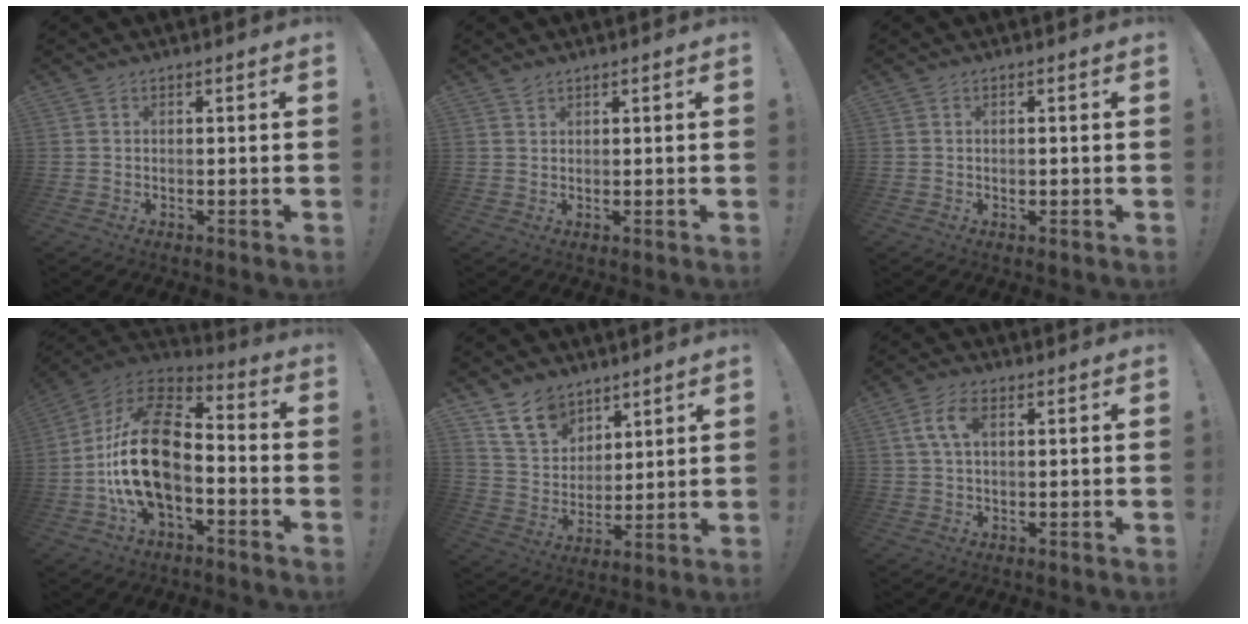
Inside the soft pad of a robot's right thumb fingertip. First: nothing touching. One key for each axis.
{"total": 1.4, "fx": 1.2, "fy": 0.6, "fz": 0.3, "tx": 0.002, "ty": -0.006, "tz": 0.022}
{"total": 0.6, "fx": -0.3, "fy": 0.3, "fz": 0.4, "tx": -0.016, "ty": 0.004, "tz": -0.004}
{"total": 22.3, "fx": -4.2, "fy": 12.7, "fz": 17.8, "tx": -0.358, "ty": 0.036, "tz": -0.066}
{"total": 12.6, "fx": 9.0, "fy": 7.8, "fz": 4.1, "tx": -0.076, "ty": -0.055, "tz": 0.178}
{"total": 6.4, "fx": 1.8, "fy": 3.4, "fz": 5.0, "tx": -0.093, "ty": 0.007, "tz": 0.034}